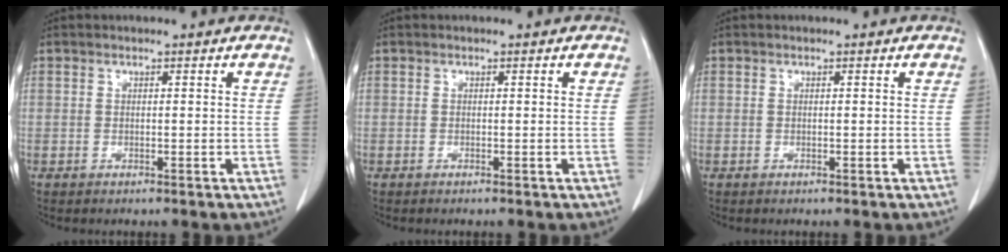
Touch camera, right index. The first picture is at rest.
{"total": 0.0}
{"total": 0.0}